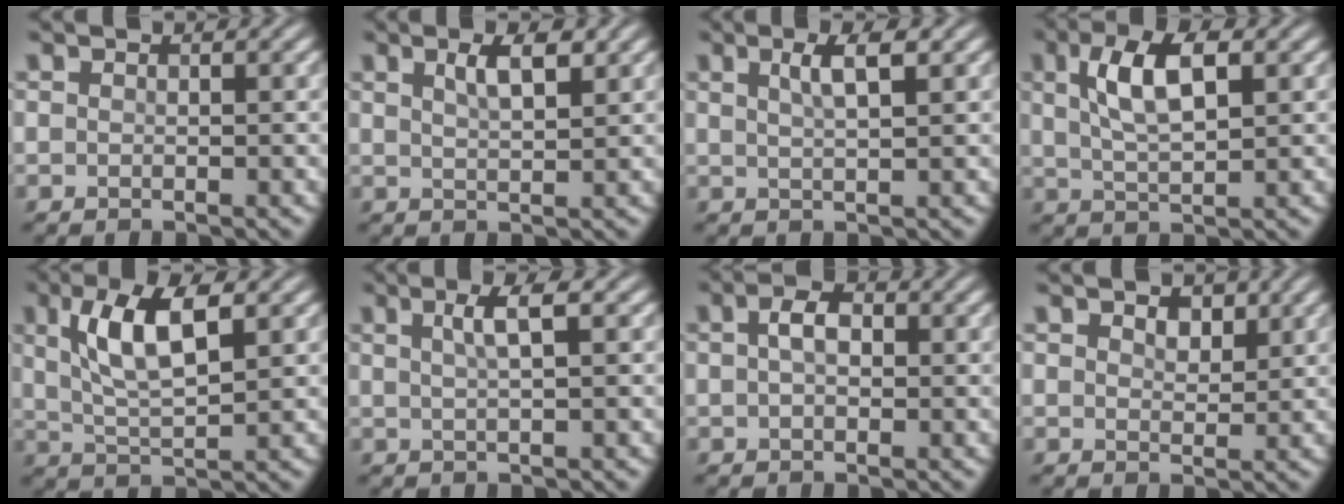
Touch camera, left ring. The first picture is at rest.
{"total": 2.9, "force": [1.6, 0.8, 2.3], "torque": [-0.035, 0.004, 0.027]}
{"total": 2.9, "force": [1.3, 0.7, 2.5], "torque": [-0.034, 0.006, 0.020]}
{"total": 5.6, "force": [1.8, 2.2, 4.8], "torque": [-0.095, 0.008, 0.032]}
{"total": 6.6, "force": [2.3, 2.3, 5.8], "torque": [-0.110, 0.006, 0.041]}
{"total": 2.8, "force": [0.9, 0.7, 2.5], "torque": [-0.036, 0.007, 0.013]}
{"total": 2.4, "force": [0.4, 1.4, 1.9], "torque": [-0.034, 0.006, 0.001]}
{"total": 1.8, "force": [1.0, 1.1, 1.0], "torque": [-0.017, -0.001, 0.017]}